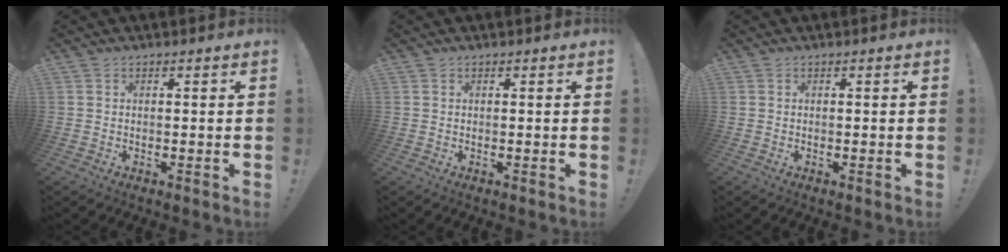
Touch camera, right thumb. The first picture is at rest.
{"total": 0.0}
{"total": 0.0}